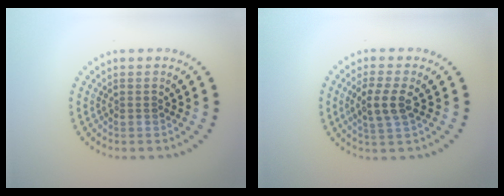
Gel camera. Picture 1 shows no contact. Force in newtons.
{"total": 2.8, "press": 2.6, "slide": 1.0}